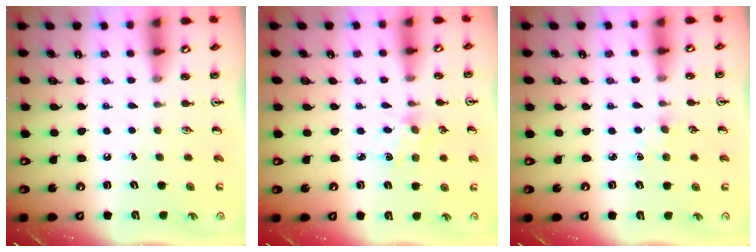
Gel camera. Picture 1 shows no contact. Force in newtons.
{"total": 2.6, "press": 2.6, "slide": 0.4}
{"total": 2.7, "press": 2.7, "slide": 0.4}